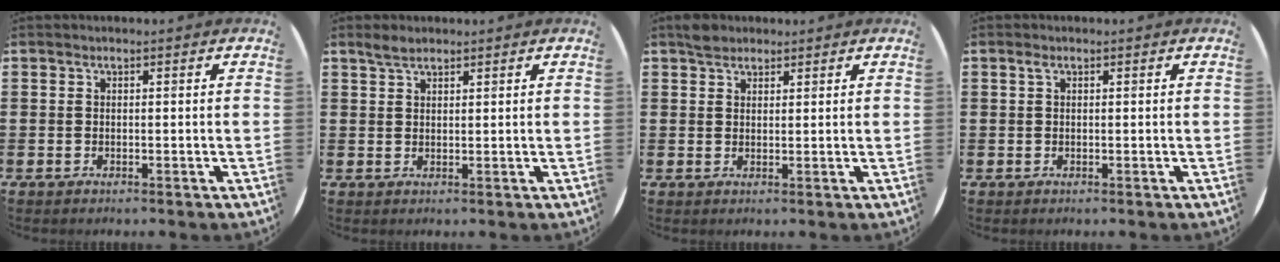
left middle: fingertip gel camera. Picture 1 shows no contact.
{"total": 2.1, "force": [1.7, 0.7, 0.9], "torque": [-0.012, 0.001, 0.030]}
{"total": 2.1, "force": [1.9, 0.9, 0.2], "torque": [0.000, 0.002, 0.035]}
{"total": 0.7, "force": [0.3, 0.4, 0.4], "torque": [-0.011, 0.002, 0.006]}